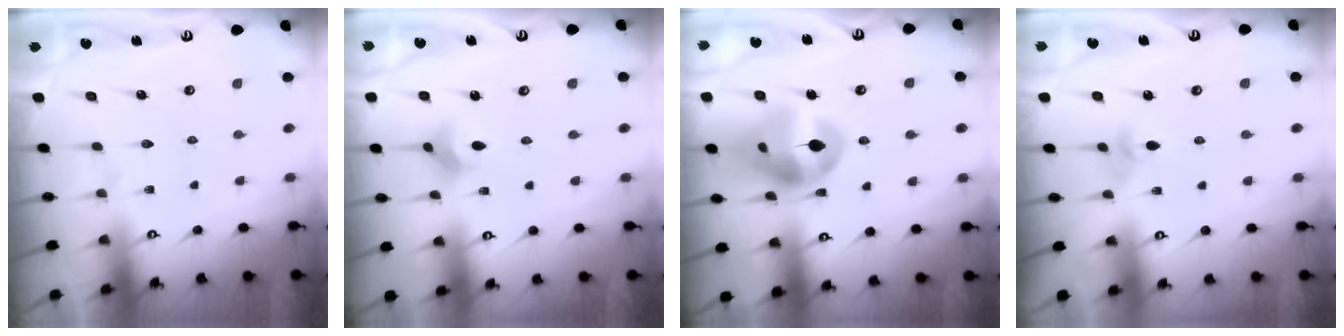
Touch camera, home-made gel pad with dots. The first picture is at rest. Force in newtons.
{"total": 4.0, "press": 3.9, "slide": 0.8}
{"total": 15.4, "press": 15.2, "slide": 2.2}
{"total": 3.8, "press": 3.7, "slide": 0.8}